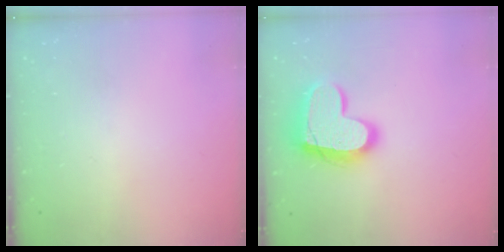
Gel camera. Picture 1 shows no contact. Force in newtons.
{"total": 17.6, "press": 17.6, "slide": 1.2}